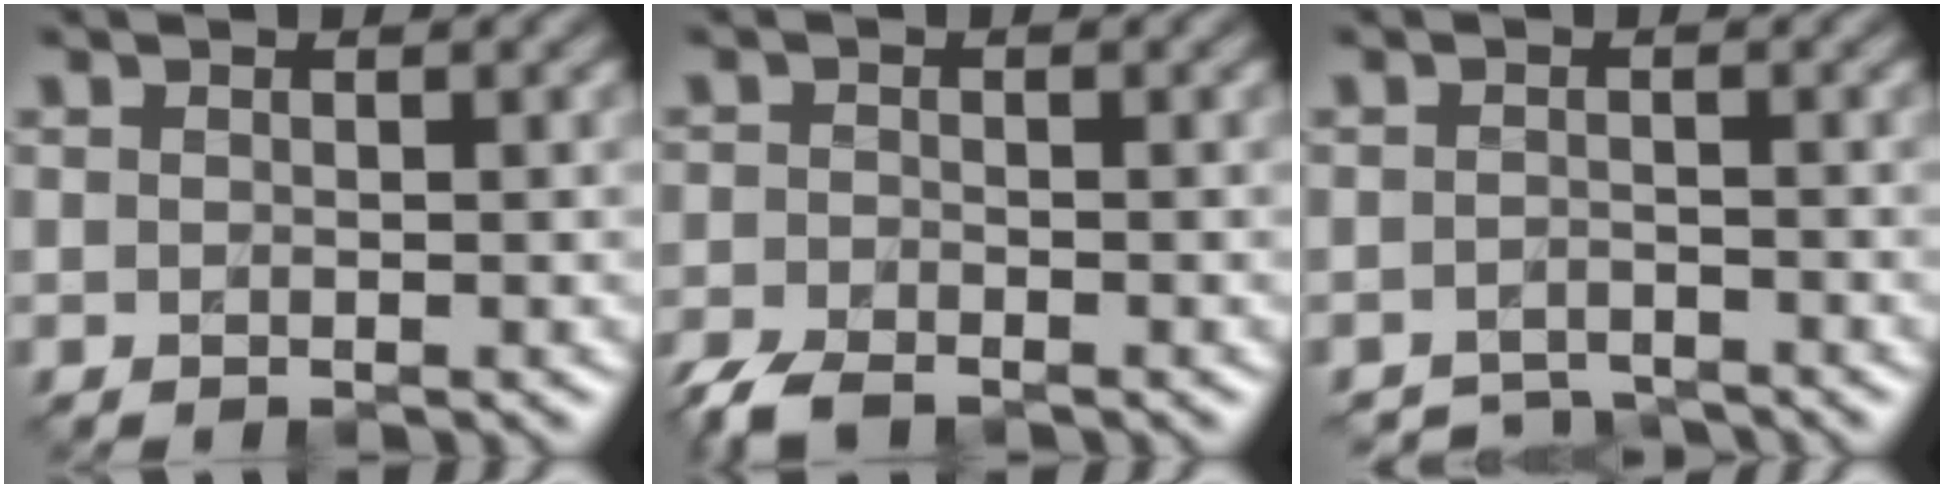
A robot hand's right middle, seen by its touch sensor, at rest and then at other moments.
{"total": 4.3, "force": [-3.7, 1.3, 1.7], "torque": [-0.037, -0.016, -0.075]}
{"total": 2.9, "force": [-2.9, 0.1, -0.3], "torque": [0.010, -0.005, -0.049]}